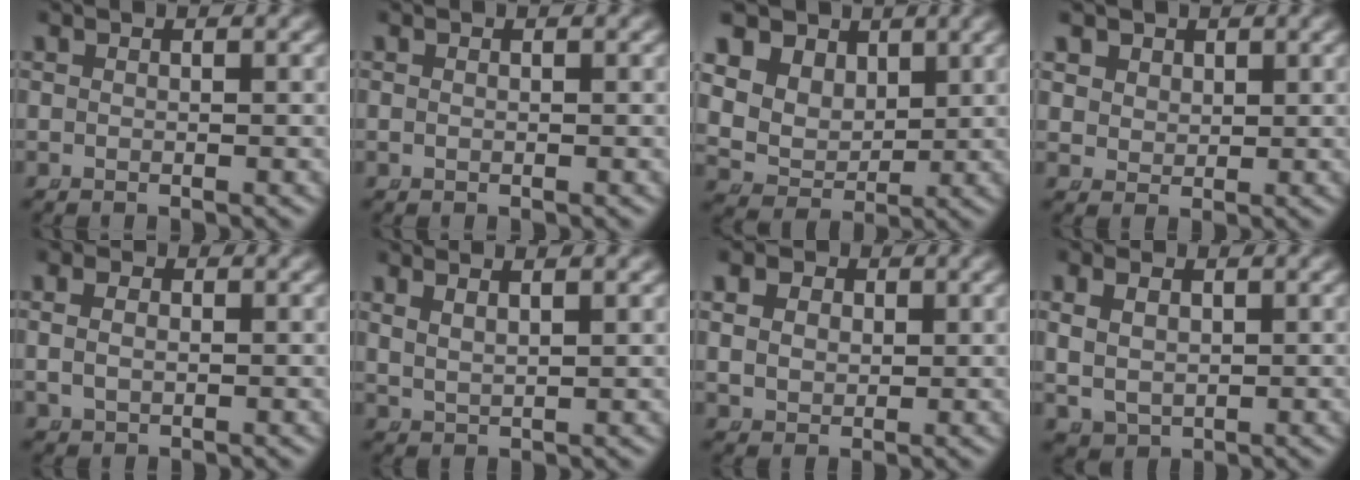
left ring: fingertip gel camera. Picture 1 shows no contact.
{"total": 0.0}
{"total": 12.7, "force": [3.2, 10.6, 6.2], "torque": [-0.152, -0.014, 0.044]}
{"total": 3.5, "force": [1.9, 2.7, 1.3], "torque": [-0.038, -0.011, 0.044]}
{"total": 1.9, "force": [0.3, 1.5, 1.2], "torque": [-0.035, -0.010, 0.014]}
{"total": 1.9, "force": [1.5, 0.4, 1.0], "torque": [-0.024, -0.003, 0.039]}
{"total": 4.8, "force": [1.2, 4.1, 2.1], "torque": [-0.048, -0.007, 0.026]}
{"total": 3.8, "force": [0.7, 3.2, 1.9], "torque": [-0.047, -0.011, 0.026]}